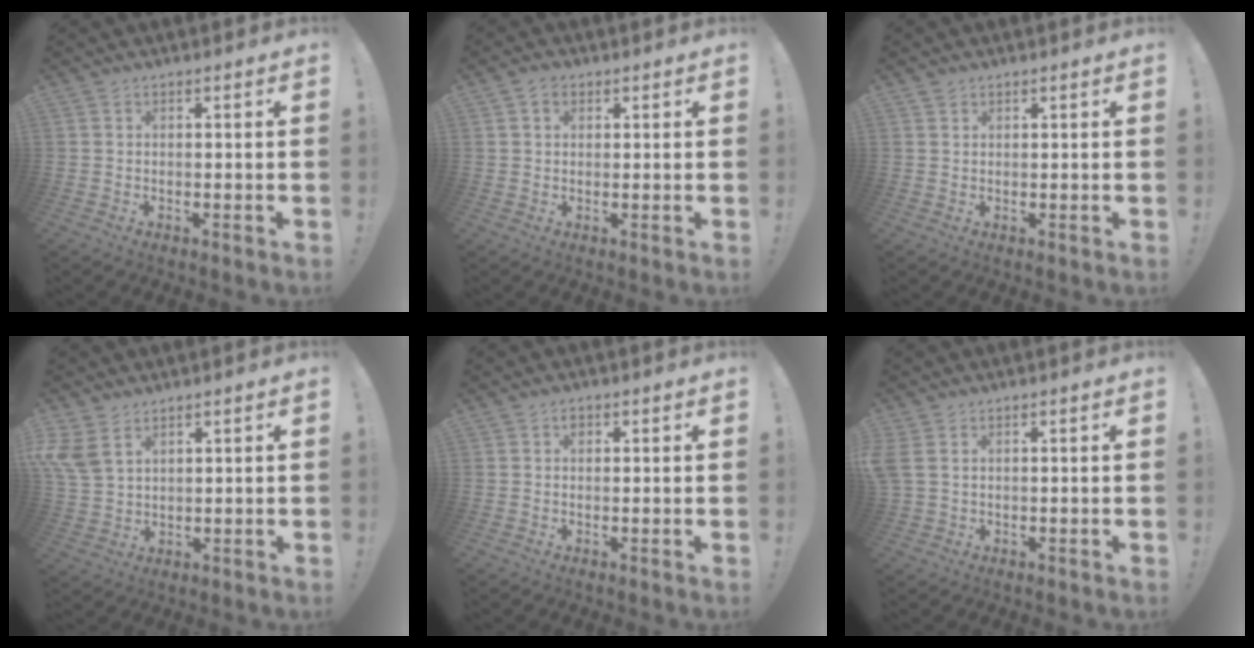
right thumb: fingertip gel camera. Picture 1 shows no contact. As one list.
[{"total": 2.8, "force": [1.2, 2.1, 1.3], "torque": [-0.017, 0.000, 0.021]}, {"total": 1.1, "force": [0.8, 0.6, 0.2], "torque": [0.002, -0.002, 0.016]}, {"total": 8.1, "force": [4.4, 5.0, 4.7], "torque": [-0.097, -0.015, 0.088]}, {"total": 1.1, "force": [0.3, 1.0, 0.5], "torque": [-0.001, 0.001, 0.003]}, {"total": 3.4, "force": [1.2, 2.2, 2.3], "torque": [-0.064, 0.000, 0.023]}]